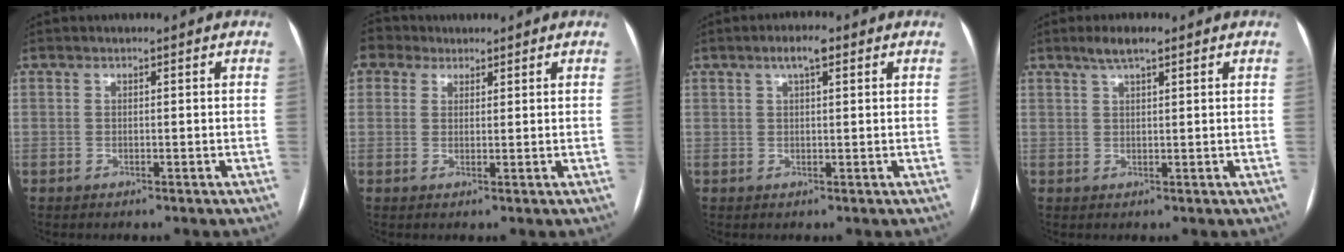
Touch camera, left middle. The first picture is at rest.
{"total": 3.7, "force": [2.9, 2.4, 0.1], "torque": [-0.005, 0.024, 0.050]}
{"total": 3.3, "force": [1.7, 0.8, 2.6], "torque": [-0.048, 0.011, 0.029]}
{"total": 3.3, "force": [2.3, 0.5, 2.3], "torque": [-0.047, 0.011, 0.043]}